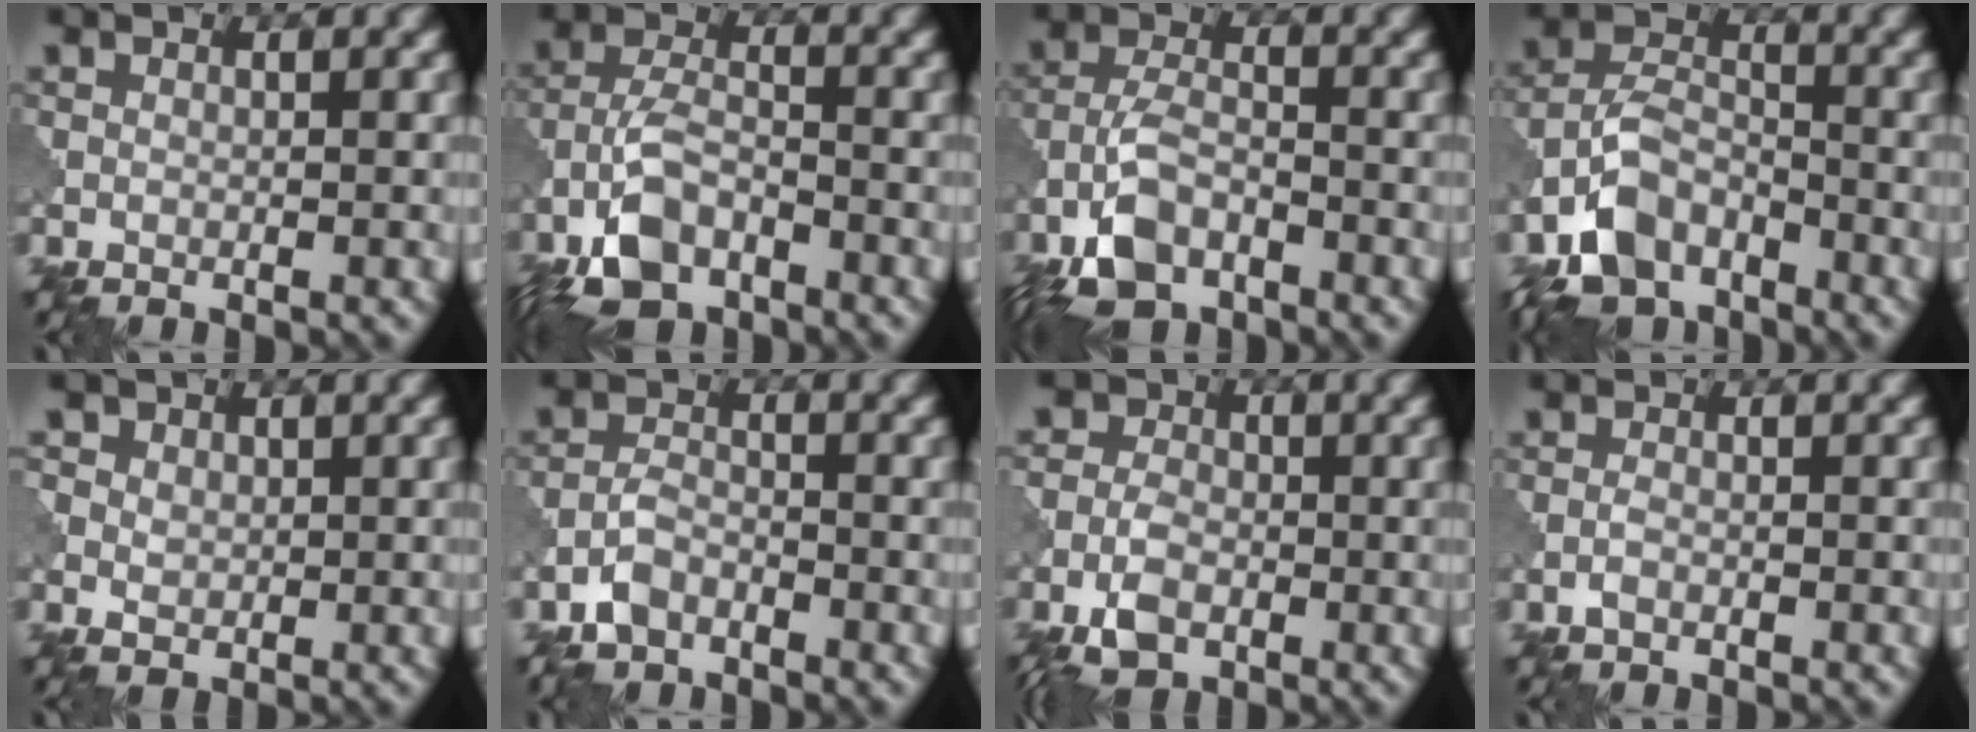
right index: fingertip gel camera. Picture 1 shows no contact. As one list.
[{"total": 6.6, "force": [-4.1, 3.0, 4.2], "torque": [-0.083, 0.003, -0.090]}, {"total": 6.3, "force": [-3.8, 2.9, 4.1], "torque": [-0.081, 0.001, -0.085]}, {"total": 7.8, "force": [-5.1, 4.3, 4.1], "torque": [-0.082, 0.005, -0.106]}, {"total": 4.4, "force": [1.7, 3.6, 1.9], "torque": [-0.034, 0.016, 0.014]}, {"total": 2.9, "force": [-2.1, 1.5, 1.4], "torque": [-0.026, 0.004, -0.052]}, {"total": 5.5, "force": [-1.7, 4.0, 3.4], "torque": [-0.044, -0.004, -0.038]}, {"total": 1.0, "force": [-0.6, 0.4, 0.7], "torque": [-0.015, 0.002, -0.015]}]